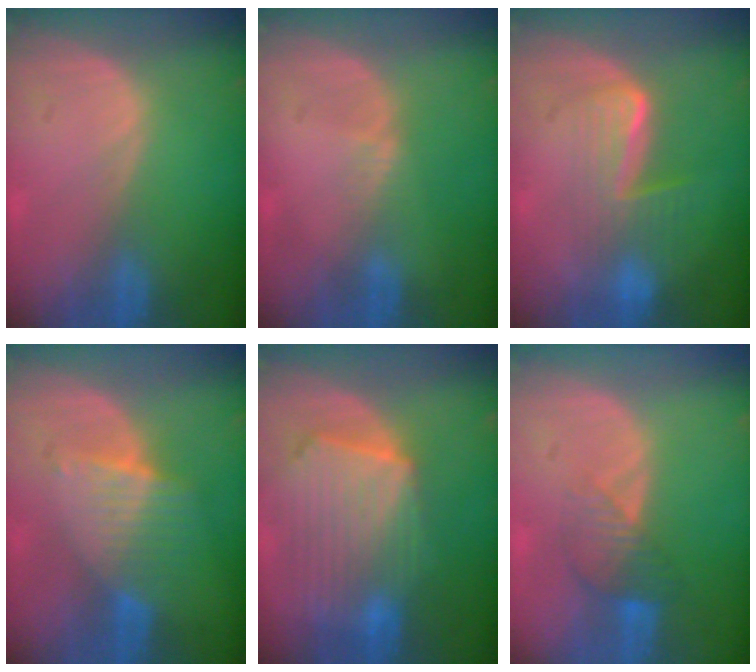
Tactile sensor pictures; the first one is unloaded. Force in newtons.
{"total": 0.8, "press": 0.8, "slide": 0.2}
{"total": 6.6, "press": 5.9, "slide": 3.0}
{"total": 6.9, "press": 6.0, "slide": 3.4}
{"total": 10.8, "press": 9.4, "slide": 5.2}
{"total": 4.4, "press": 3.8, "slide": 2.2}